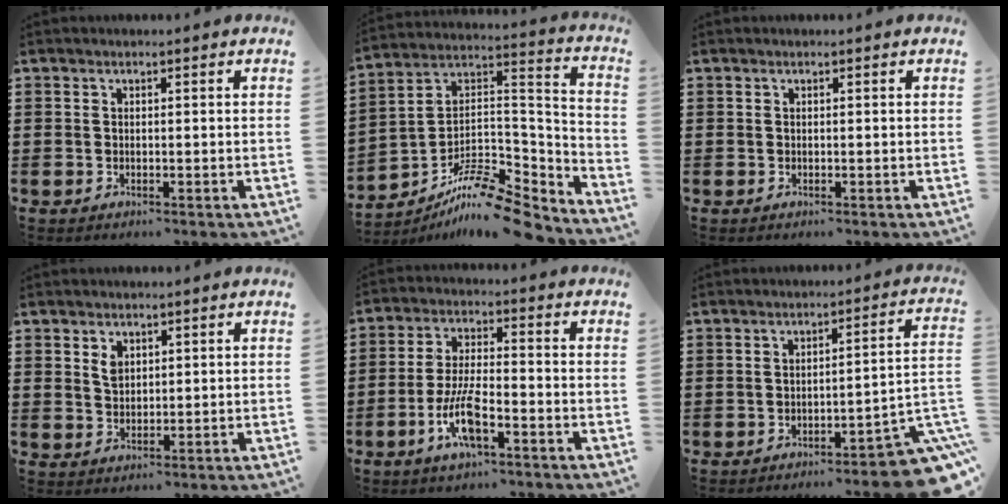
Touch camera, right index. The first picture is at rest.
{"total": 11.2, "force": [-9.3, 2.6, 5.7], "torque": [-0.102, 0.017, -0.183]}
{"total": 0.0}
{"total": 2.5, "force": [1.4, 1.6, 1.3], "torque": [-0.023, 0.000, 0.024]}
{"total": 7.8, "force": [-3.6, 2.0, 6.5], "torque": [-0.147, -0.011, -0.070]}
{"total": 6.2, "force": [-4.4, 0.5, 4.3], "torque": [-0.058, -0.013, -0.083]}